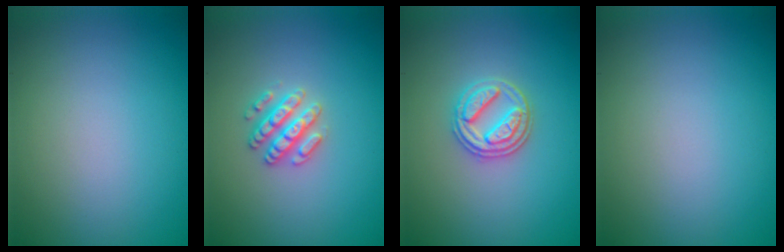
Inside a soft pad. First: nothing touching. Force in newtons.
{"total": 2.6, "press": 2.6, "slide": 0.3}
{"total": 3.3, "press": 3.0, "slide": 1.3}
{"total": 0.0}